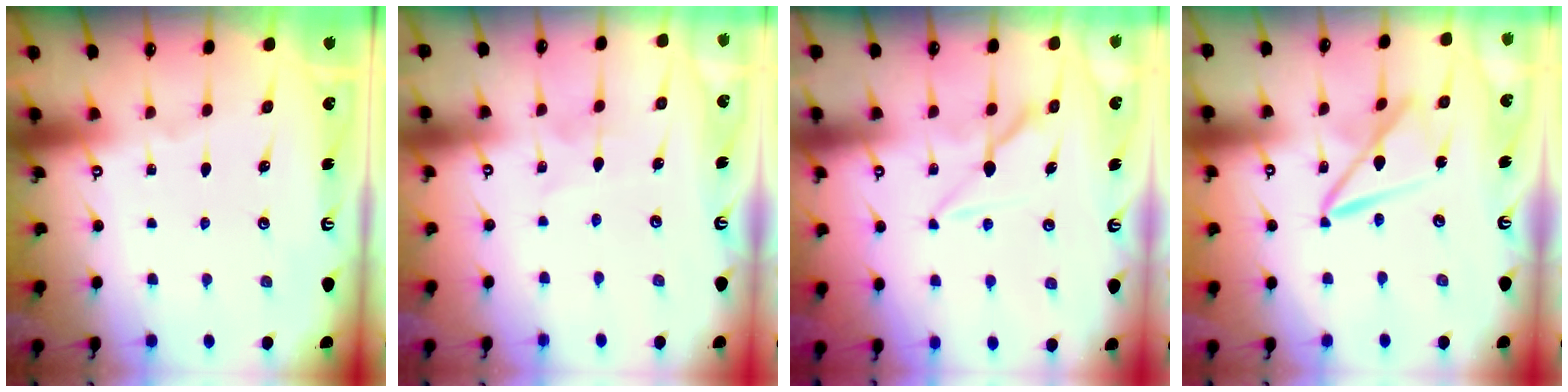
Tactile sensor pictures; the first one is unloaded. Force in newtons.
{"total": 4.0, "press": 4.0, "slide": 0.3}
{"total": 6.9, "press": 6.9, "slide": 0.3}
{"total": 9.1, "press": 9.1, "slide": 0.8}